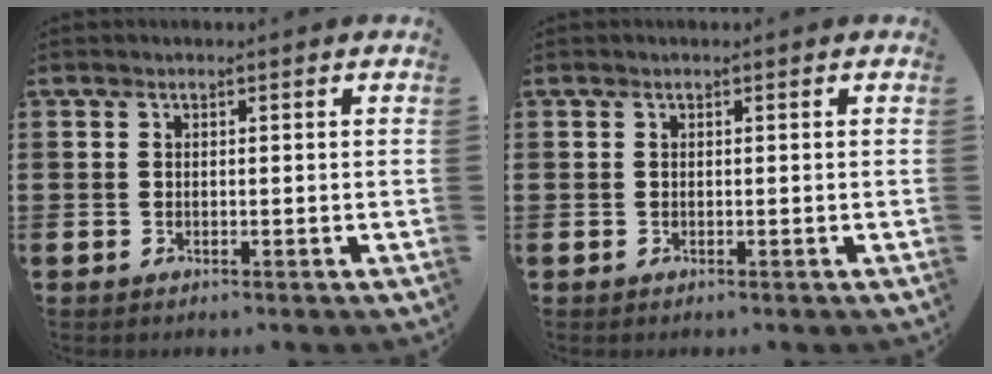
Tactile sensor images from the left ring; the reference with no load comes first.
{"total": 0.0}